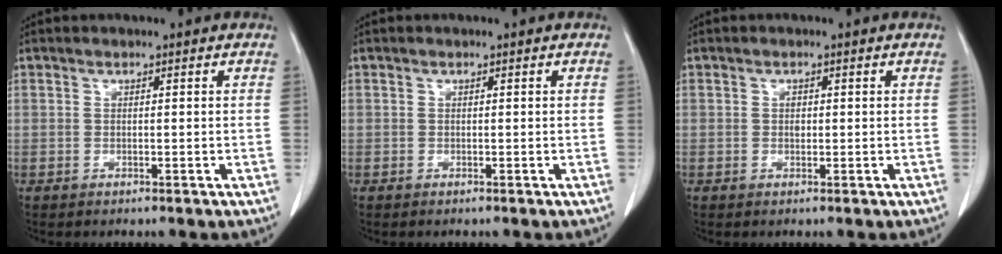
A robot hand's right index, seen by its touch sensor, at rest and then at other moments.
{"total": 0.0}
{"total": 0.9, "force": [0.0, 0.7, 0.6], "torque": [-0.010, 0.002, 0.000]}